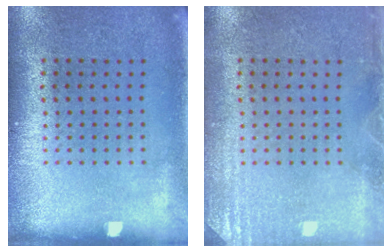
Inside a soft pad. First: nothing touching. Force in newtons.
{"total": 2.2, "press": 2.1, "slide": 0.3}